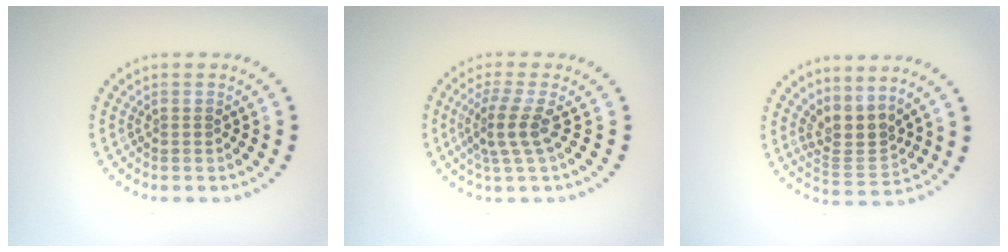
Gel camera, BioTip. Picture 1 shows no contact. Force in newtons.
{"total": 2.9, "press": 2.1, "slide": 2.0}
{"total": 3.0, "press": 2.1, "slide": 2.1}